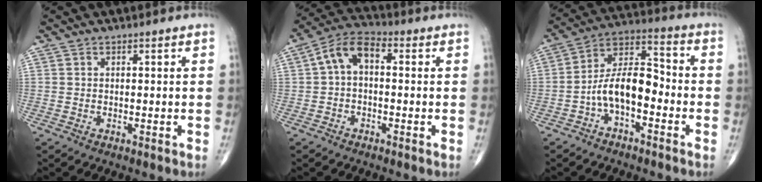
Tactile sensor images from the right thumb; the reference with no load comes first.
{"total": 7.6, "force": [0.6, 4.4, 6.1], "torque": [-0.107, 0.030, -0.003]}
{"total": 11.8, "force": [-3.4, 5.8, 9.7], "torque": [-0.166, 0.058, -0.072]}